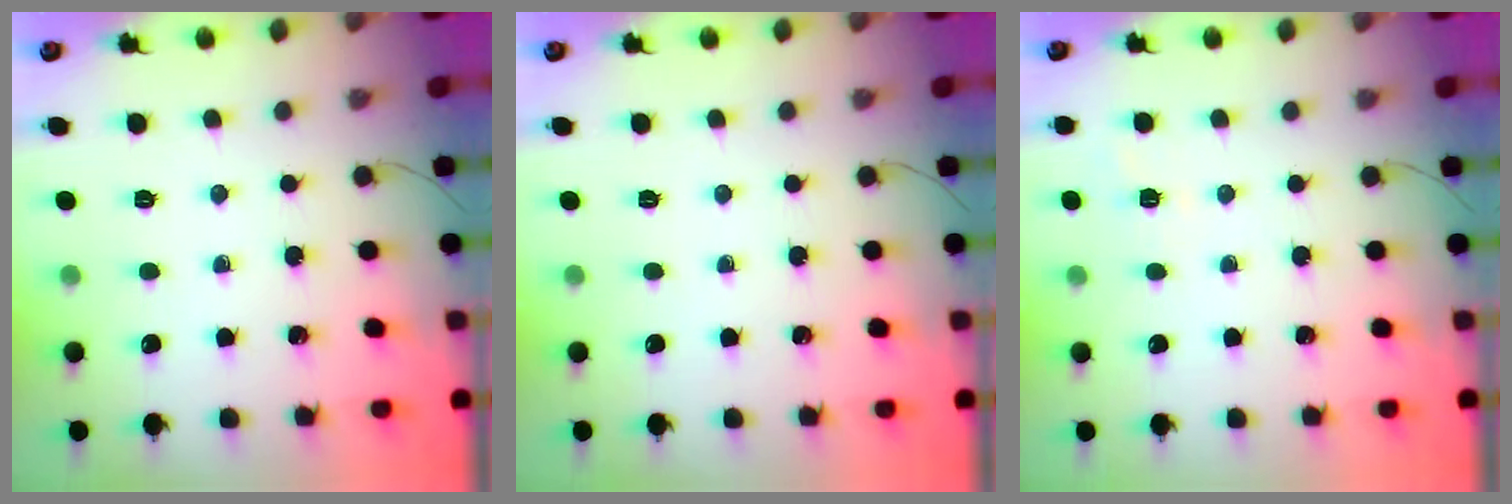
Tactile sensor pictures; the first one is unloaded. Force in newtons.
{"total": 0.0}
{"total": 3.5, "press": 3.0, "slide": 1.8}